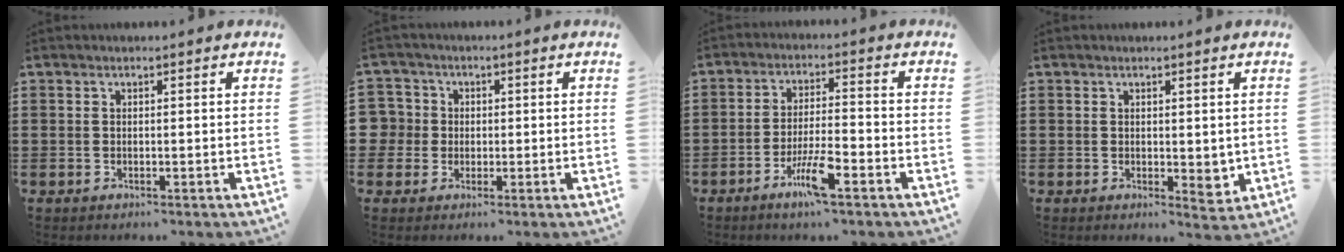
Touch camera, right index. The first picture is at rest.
{"total": 3.8, "force": [0.0, 3.8, 0.3], "torque": [-0.032, 0.009, -0.003]}
{"total": 6.9, "force": [-3.7, 1.0, 5.7], "torque": [-0.117, -0.008, -0.069]}
{"total": 2.6, "force": [0.8, 1.5, 2.0], "torque": [-0.030, -0.001, 0.015]}